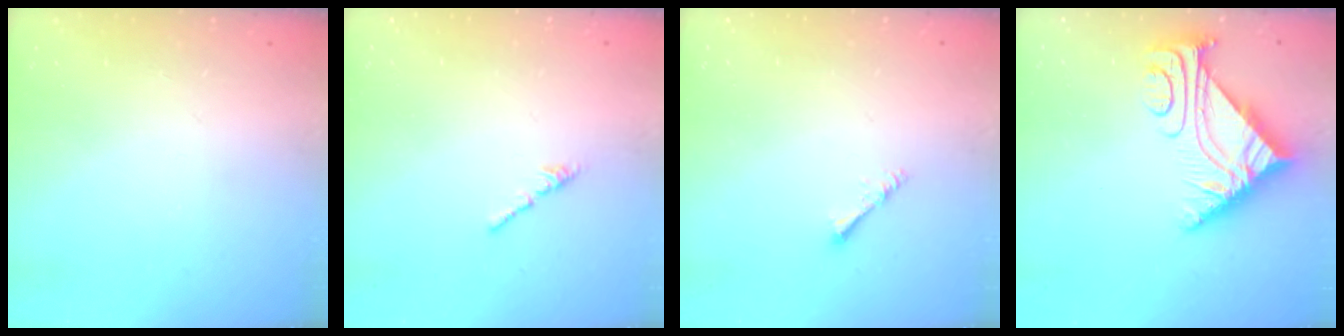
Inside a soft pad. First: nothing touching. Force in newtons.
{"total": 0.8, "press": 0.7, "slide": 0.5}
{"total": 1.4, "press": 1.4, "slide": 0.3}
{"total": 7.9, "press": 7.8, "slide": 0.8}